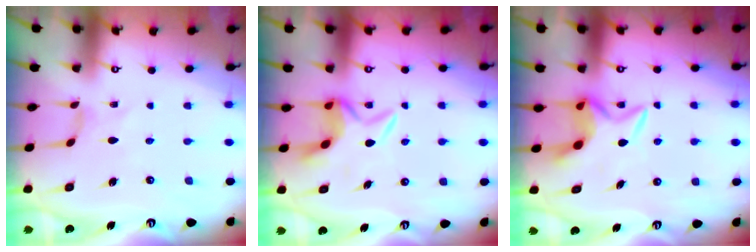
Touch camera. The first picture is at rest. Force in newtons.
{"total": 8.8, "press": 8.7, "slide": 1.2}
{"total": 6.7, "press": 6.7, "slide": 0.4}